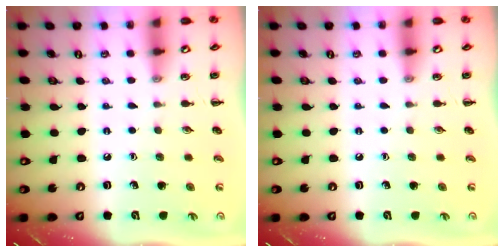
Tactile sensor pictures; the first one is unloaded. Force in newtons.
{"total": 0.0}